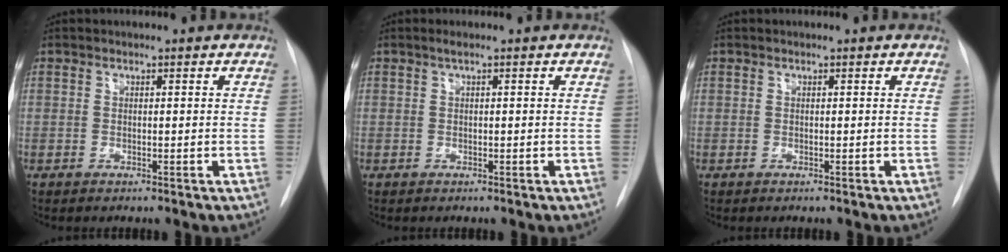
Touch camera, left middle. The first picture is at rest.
{"total": 0.6, "force": [0.3, 0.0, 0.5], "torque": [-0.012, 0.008, 0.004]}
{"total": 0.0}